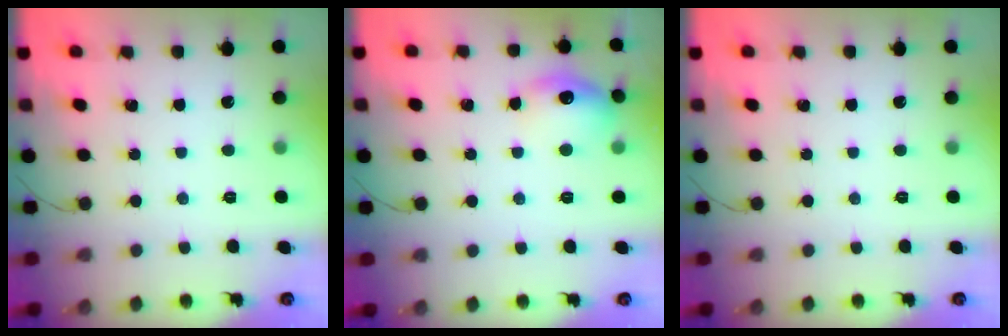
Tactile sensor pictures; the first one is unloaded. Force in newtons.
{"total": 11.7, "press": 11.6, "slide": 0.7}
{"total": 0.0}